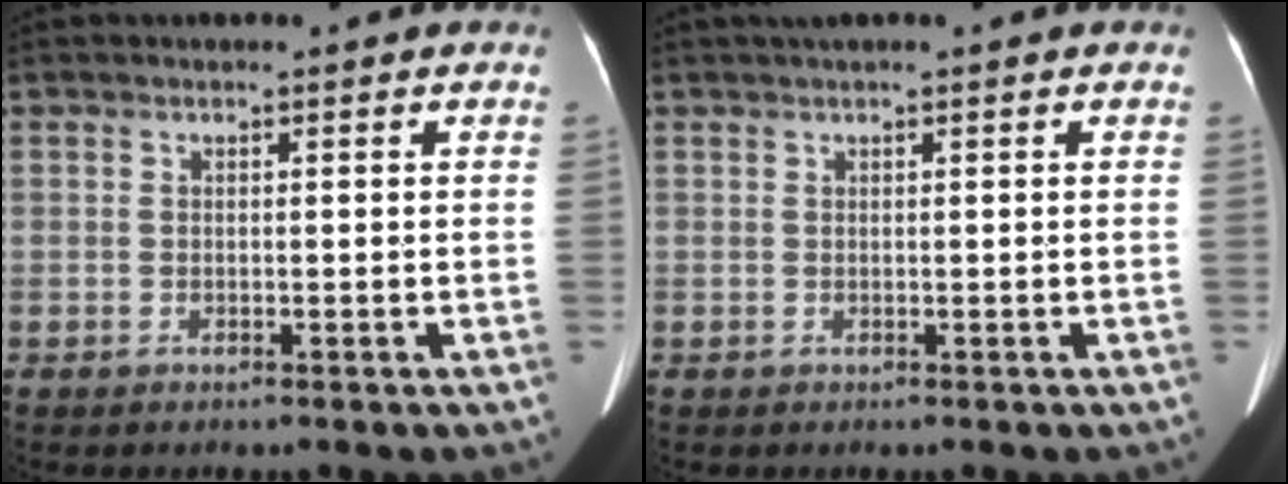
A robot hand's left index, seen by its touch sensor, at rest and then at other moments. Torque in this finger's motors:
{"motor_torque": [0.21, -0.14, 0.00, 0.04]}